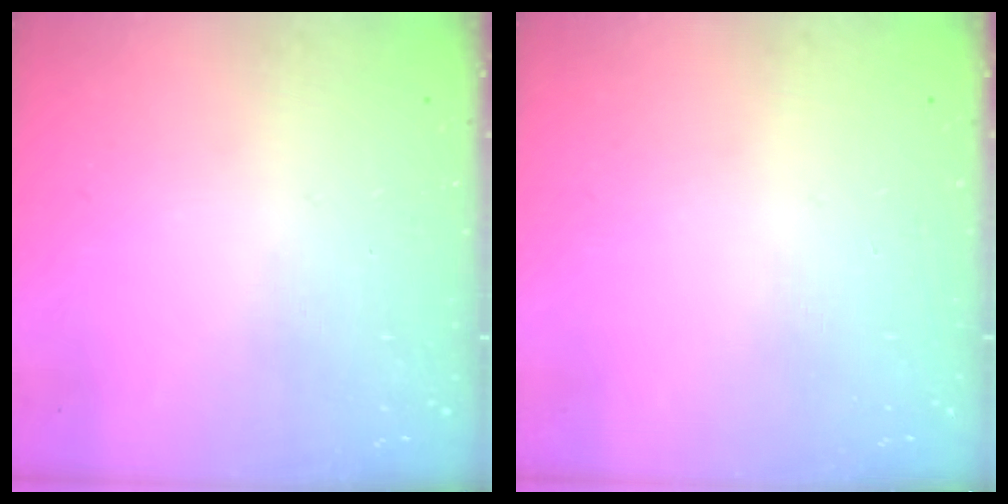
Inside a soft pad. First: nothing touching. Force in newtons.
{"total": 0.0}